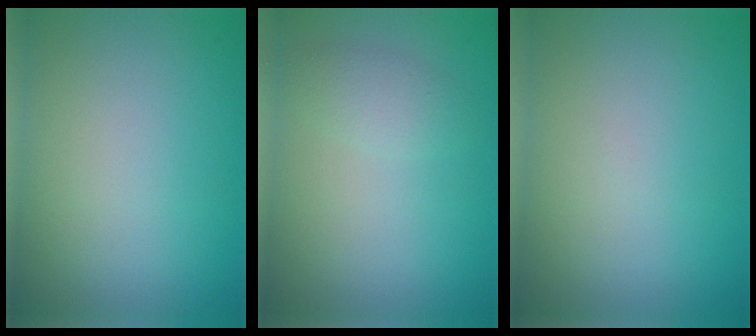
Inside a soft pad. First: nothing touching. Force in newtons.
{"total": 1.8, "press": 1.8, "slide": 0.1}
{"total": 0.0}